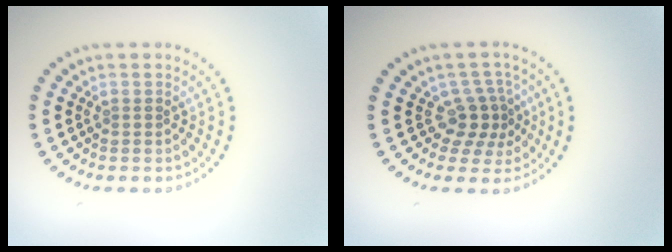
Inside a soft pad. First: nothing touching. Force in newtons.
{"total": 2.9, "press": 2.2, "slide": 1.9}